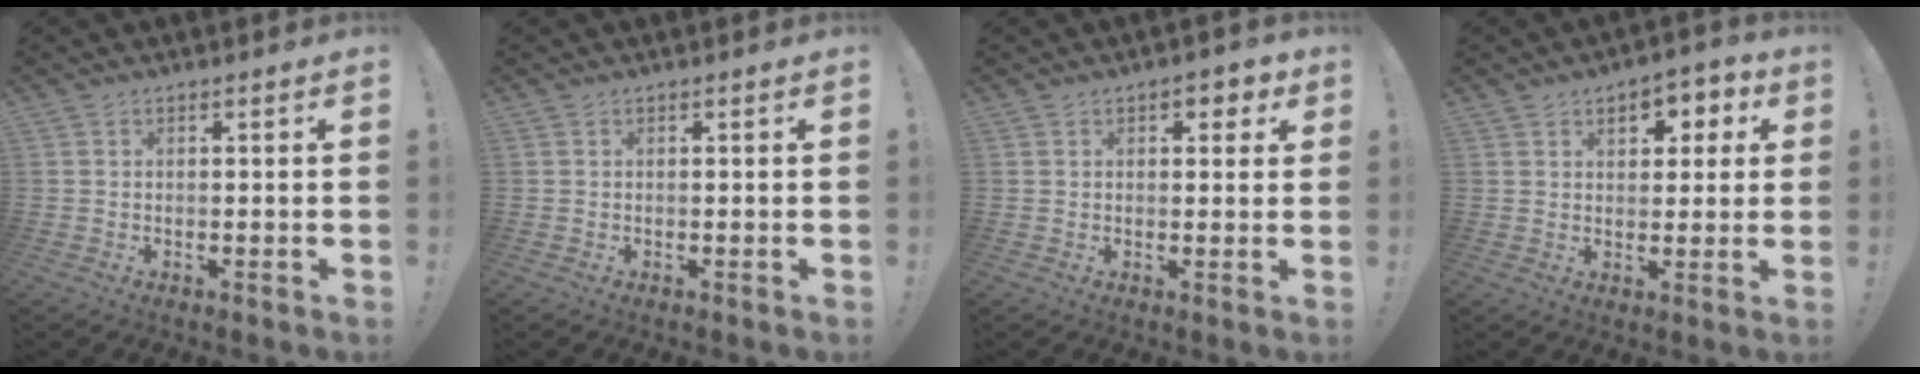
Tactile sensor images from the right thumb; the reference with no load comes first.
{"total": 0.0}
{"total": 4.0, "force": [1.5, 2.5, 2.8], "torque": [-0.017, -0.005, 0.019]}
{"total": 6.7, "force": [2.4, 4.5, 4.3], "torque": [-0.039, -0.009, 0.036]}